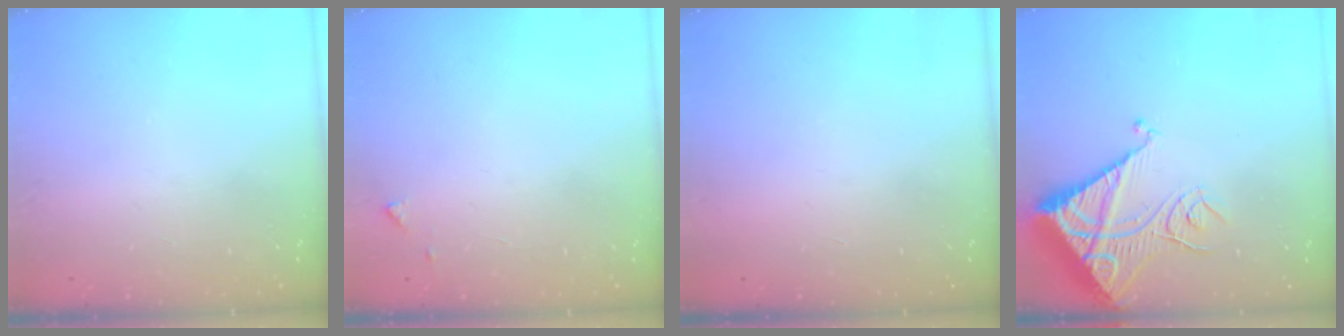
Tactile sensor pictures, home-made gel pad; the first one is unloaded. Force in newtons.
{"total": 4.5, "press": 4.4, "slide": 0.5}
{"total": 1.5, "press": 1.5, "slide": 0.1}
{"total": 15.5, "press": 15.4, "slide": 1.6}